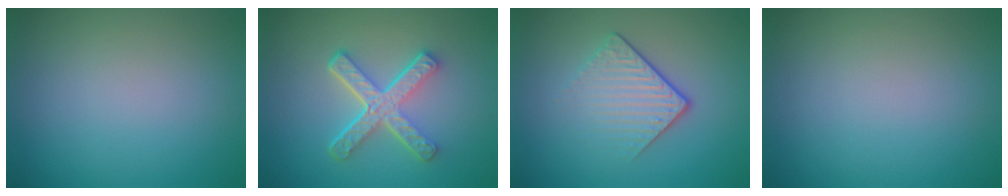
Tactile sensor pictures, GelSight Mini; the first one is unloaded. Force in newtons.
{"total": 5.3, "press": 3.7, "slide": 3.8}
{"total": 4.0, "press": 2.5, "slide": 3.2}
{"total": 0.0}